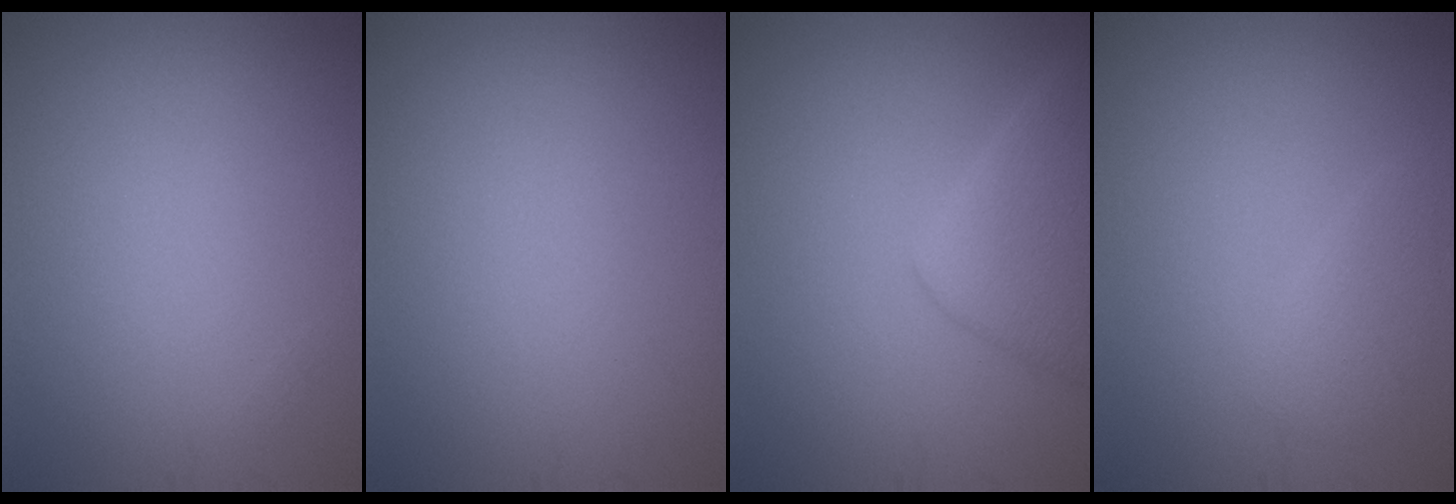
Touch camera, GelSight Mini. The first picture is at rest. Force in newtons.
{"total": 0.0}
{"total": 4.7, "press": 4.7, "slide": 0.2}
{"total": 1.6, "press": 1.6, "slide": 0.2}